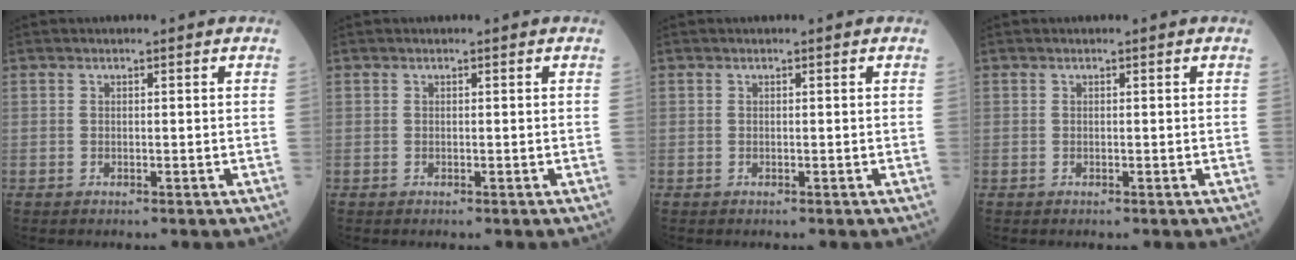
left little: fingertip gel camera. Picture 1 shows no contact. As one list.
[{"total": 0.0}, {"total": 0.0}, {"total": 0.0}]